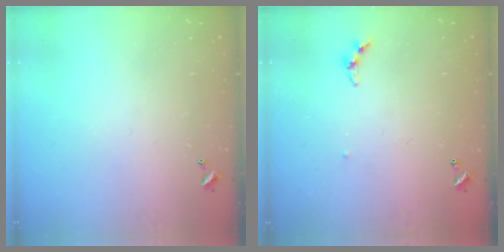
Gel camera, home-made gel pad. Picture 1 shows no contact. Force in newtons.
{"total": 4.0, "press": 3.9, "slide": 0.5}